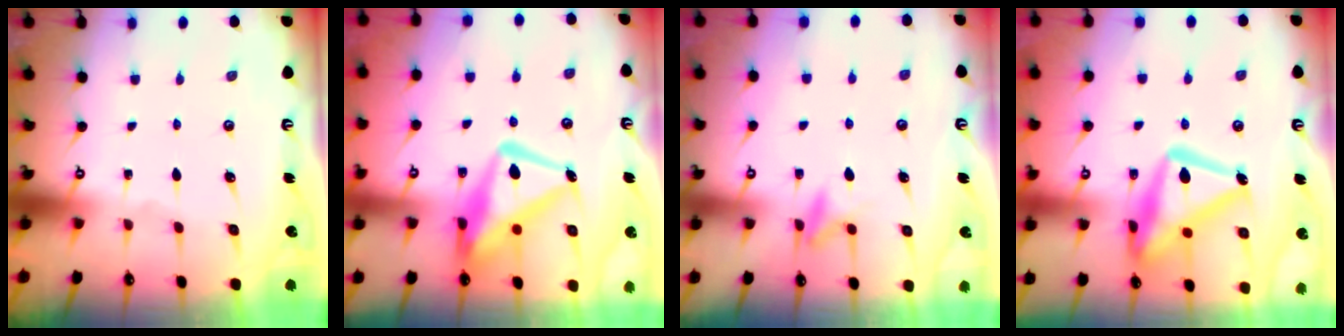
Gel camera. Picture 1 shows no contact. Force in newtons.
{"total": 14.7, "press": 14.6, "slide": 1.3}
{"total": 5.7, "press": 5.6, "slide": 0.7}
{"total": 18.8, "press": 18.7, "slide": 1.6}